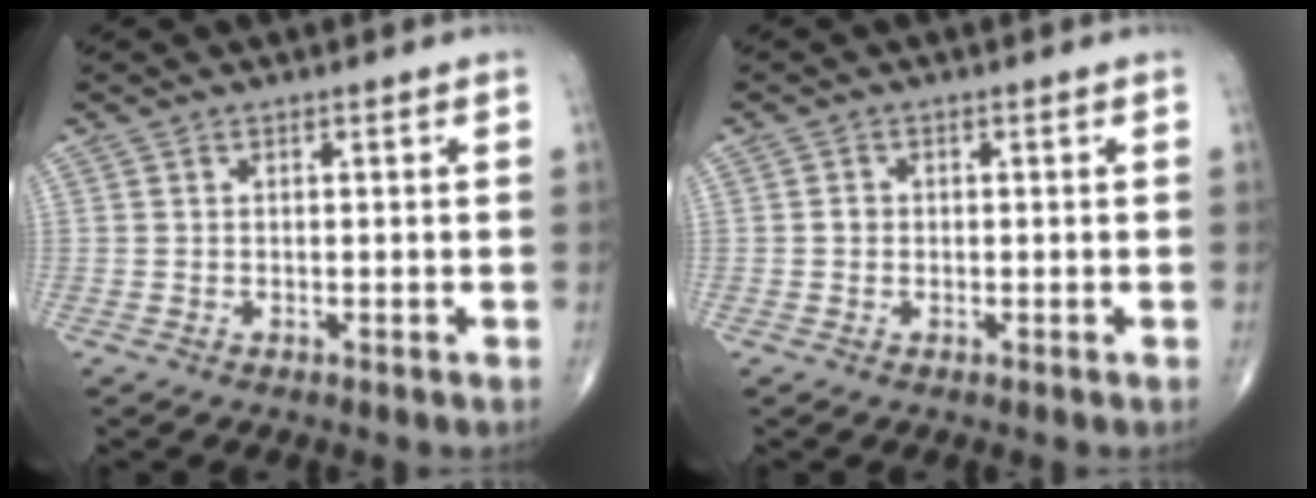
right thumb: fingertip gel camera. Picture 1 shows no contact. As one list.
[{"total": 1.2, "force": [-0.1, 1.1, 0.5], "torque": [-0.003, 0.003, -0.003]}]